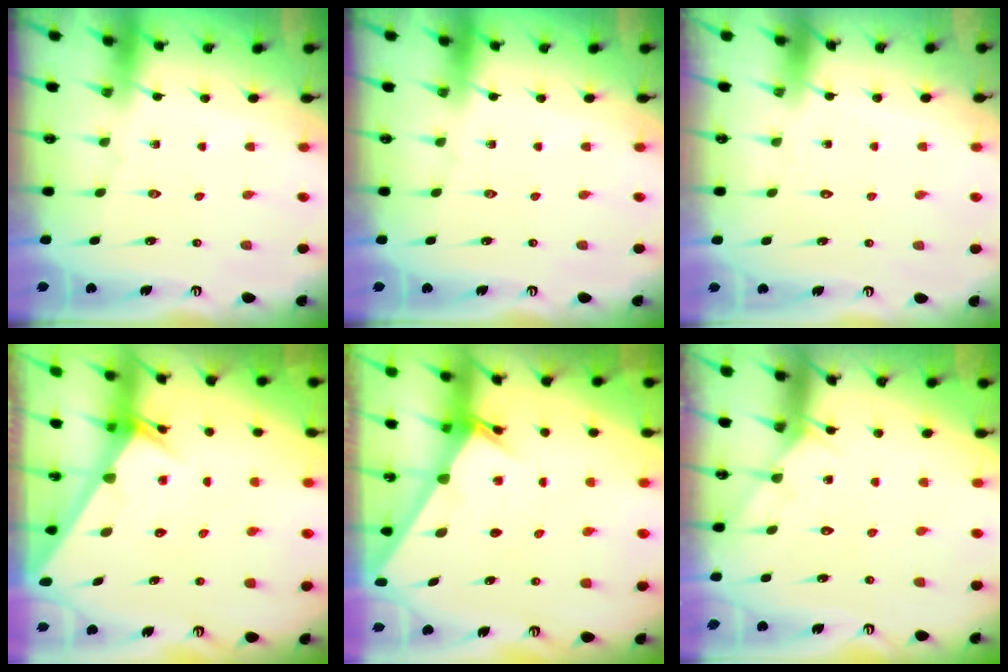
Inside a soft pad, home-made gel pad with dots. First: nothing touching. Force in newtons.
{"total": 0.0}
{"total": 1.7, "press": 1.7, "slide": 0.1}
{"total": 2.5, "press": 2.5, "slide": 0.1}
{"total": 2.4, "press": 2.4, "slide": 0.2}
{"total": 4.3, "press": 4.3, "slide": 0.4}